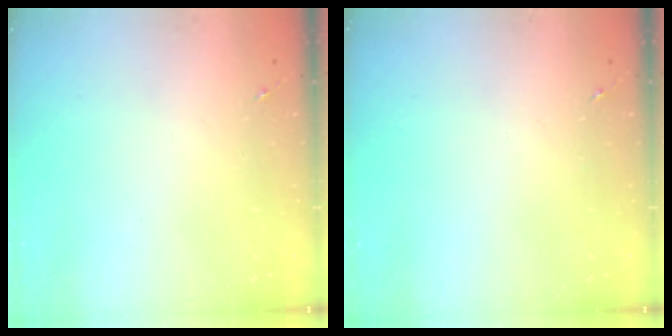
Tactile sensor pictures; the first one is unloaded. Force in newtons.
{"total": 0.0}